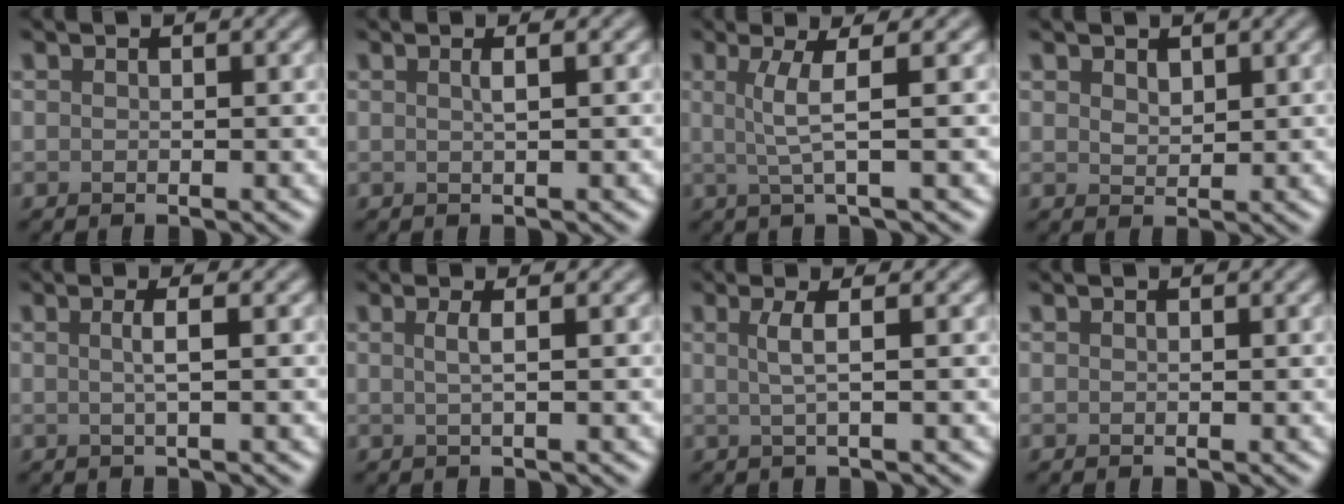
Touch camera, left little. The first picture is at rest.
{"total": 1.3, "force": [0.3, 0.4, 1.1], "torque": [-0.013, 0.003, 0.000]}
{"total": 3.3, "force": [0.5, 0.5, 3.2], "torque": [-0.062, 0.001, 0.011]}
{"total": 1.4, "force": [0.9, 0.8, 0.6], "torque": [-0.013, -0.002, 0.021]}
{"total": 1.9, "force": [0.1, 0.5, 1.8], "torque": [-0.029, 0.004, -0.004]}
{"total": 1.8, "force": [0.3, 0.6, 1.6], "torque": [-0.024, 0.002, -0.003]}
{"total": 2.4, "force": [0.4, 0.6, 2.2], "torque": [-0.040, 0.002, 0.001]}
{"total": 0.0}